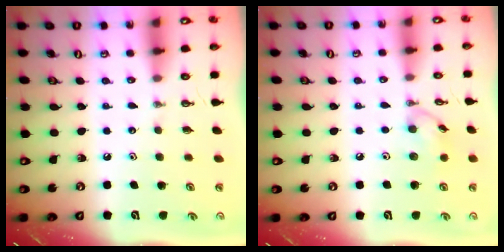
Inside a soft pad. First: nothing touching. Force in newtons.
{"total": 8.2, "press": 8.1, "slide": 0.6}